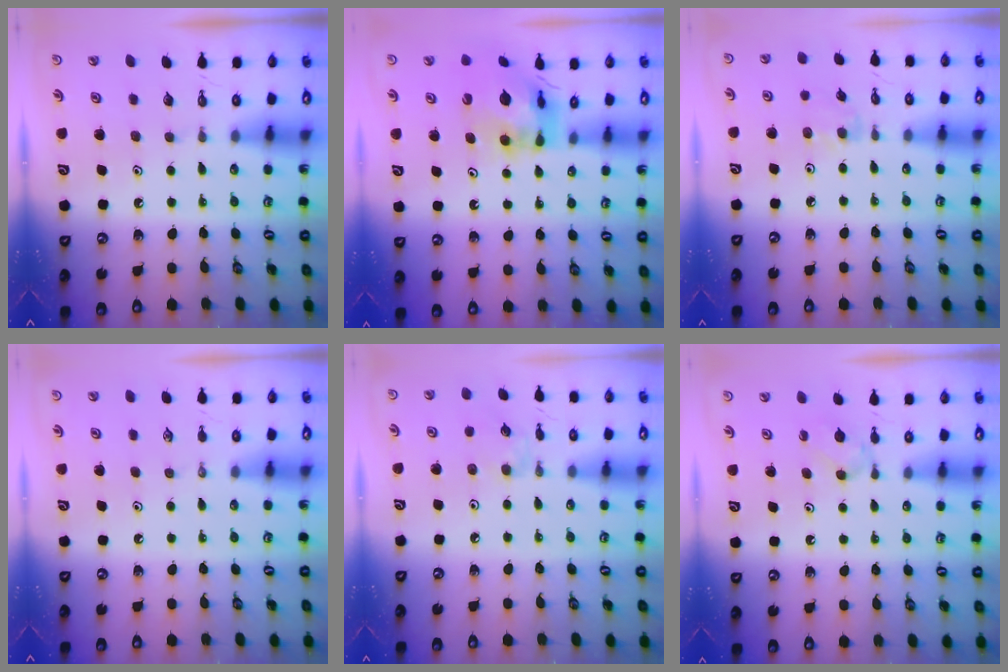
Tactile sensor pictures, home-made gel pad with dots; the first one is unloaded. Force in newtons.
{"total": 12.0, "press": 11.9, "slide": 1.6}
{"total": 2.3, "press": 2.3, "slide": 0.4}
{"total": 0.0}
{"total": 2.4, "press": 2.4, "slide": 0.3}
{"total": 3.7, "press": 3.6, "slide": 0.7}